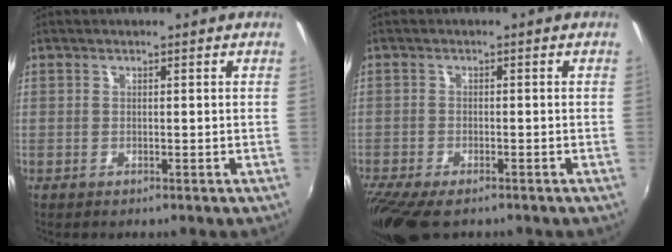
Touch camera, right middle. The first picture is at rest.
{"total": 9.7, "force": [-7.3, 3.2, 5.6], "torque": [-0.135, -0.046, -0.131]}